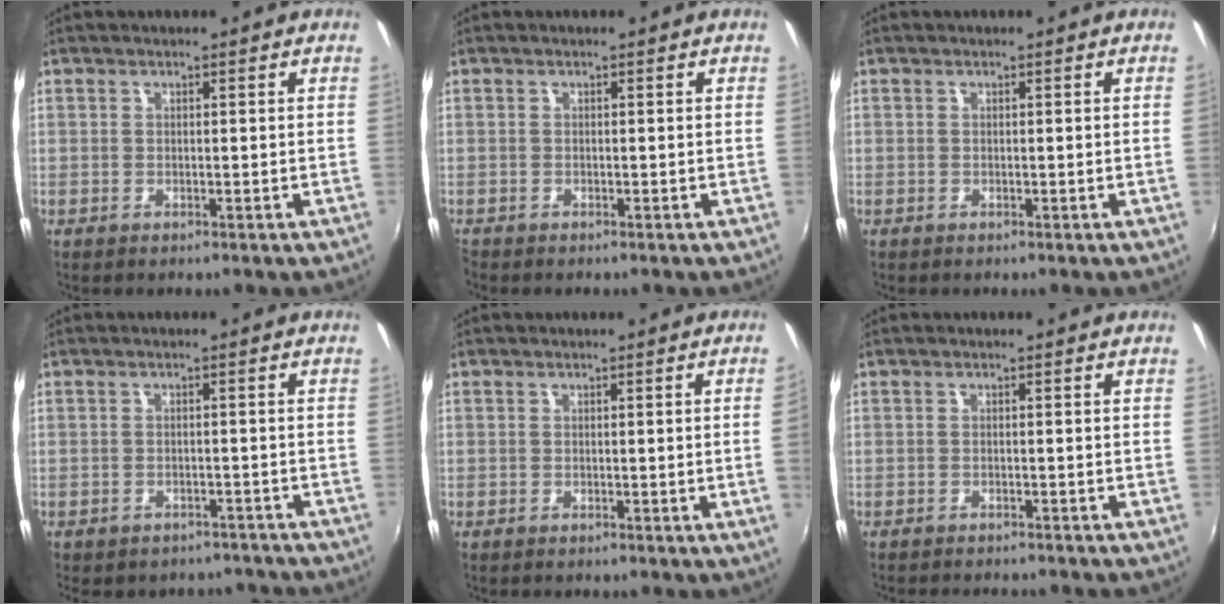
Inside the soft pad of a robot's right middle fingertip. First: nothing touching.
{"total": 0.6, "force": [-0.5, 0.2, 0.0], "torque": [0.000, -0.003, -0.014]}
{"total": 0.0}
{"total": 7.5, "force": [-6.4, 3.3, 1.9], "torque": [-0.044, -0.007, -0.077]}
{"total": 1.7, "force": [-0.1, -1.0, 1.4], "torque": [-0.015, -0.013, 0.000]}
{"total": 3.7, "force": [-3.4, 0.6, 1.1], "torque": [-0.031, -0.016, -0.054]}